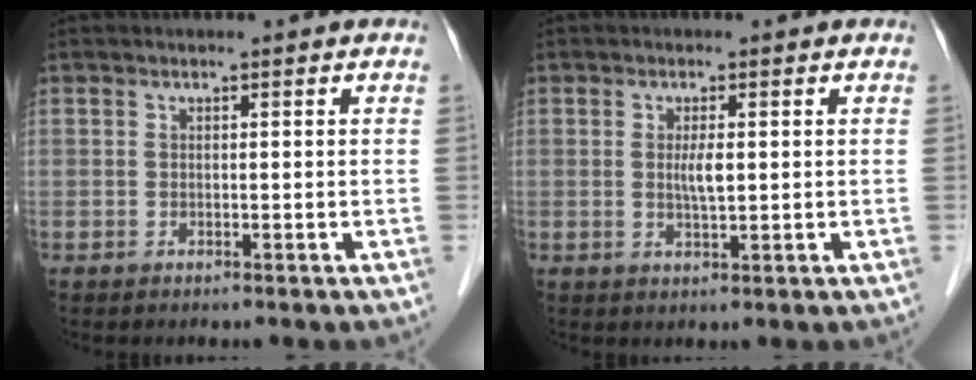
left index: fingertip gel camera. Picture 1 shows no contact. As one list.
[{"total": 2.4, "force": [0.3, 0.4, 2.4], "torque": [-0.047, -0.005, 0.005]}]